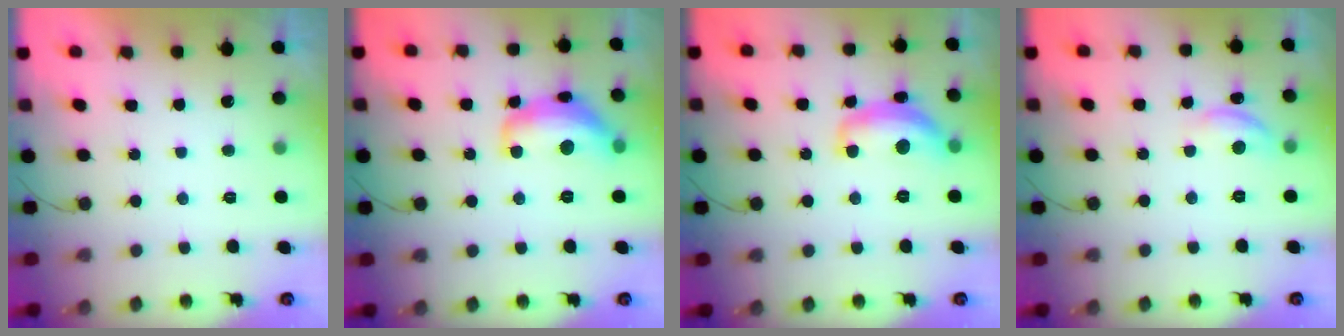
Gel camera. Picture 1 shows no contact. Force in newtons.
{"total": 14.9, "press": 14.8, "slide": 0.9}
{"total": 13.5, "press": 13.5, "slide": 0.9}
{"total": 9.2, "press": 9.2, "slide": 0.7}